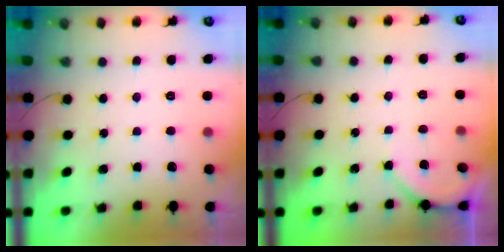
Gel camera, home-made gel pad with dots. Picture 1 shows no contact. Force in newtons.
{"total": 2.2, "press": 2.2, "slide": 0.3}